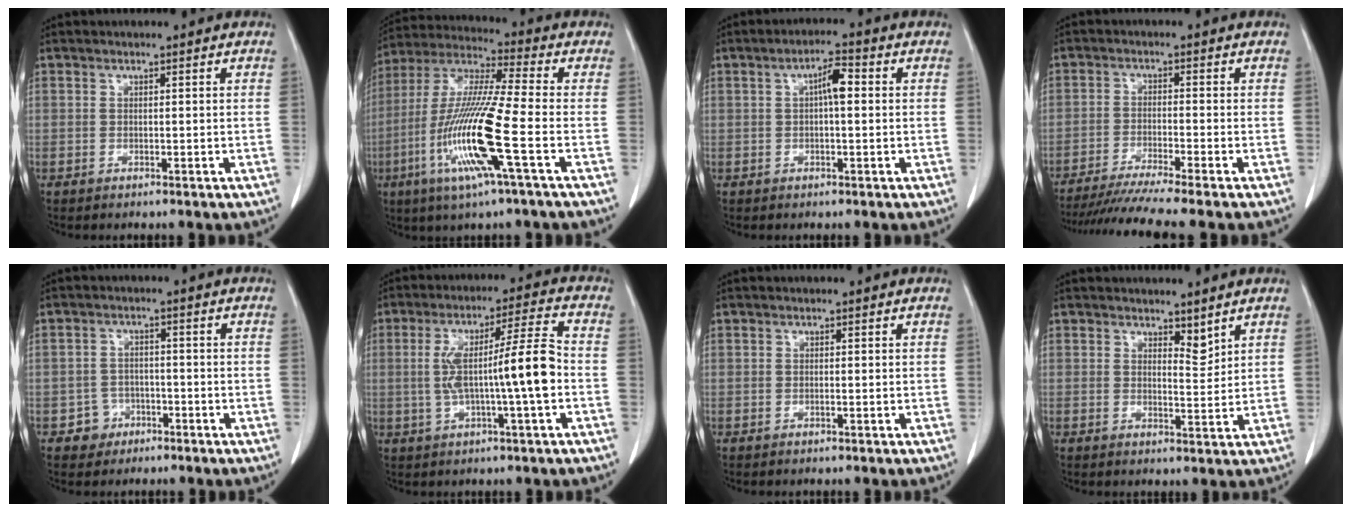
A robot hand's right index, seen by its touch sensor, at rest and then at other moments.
{"total": 16.2, "force": [-5.1, -0.2, 15.3], "torque": [-0.319, -0.019, -0.107]}
{"total": 3.9, "force": [0.5, 0.9, 3.8], "torque": [-0.064, 0.012, 0.005]}
{"total": 9.9, "force": [-8.5, -1.9, 4.8], "torque": [-0.061, -0.029, -0.137]}
{"total": 3.6, "force": [-1.9, 3.1, -0.1], "torque": [0.009, 0.016, -0.028]}
{"total": 11.7, "force": [-1.2, 0.1, 11.6], "torque": [-0.206, 0.021, -0.020]}
{"total": 0.0}
{"total": 2.6, "force": [2.2, 0.8, 1.2], "torque": [-0.019, -0.010, 0.040]}